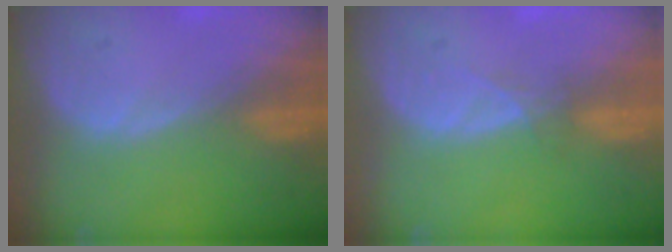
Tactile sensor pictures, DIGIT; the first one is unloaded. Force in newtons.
{"total": 1.1, "press": 1.1, "slide": 0.2}